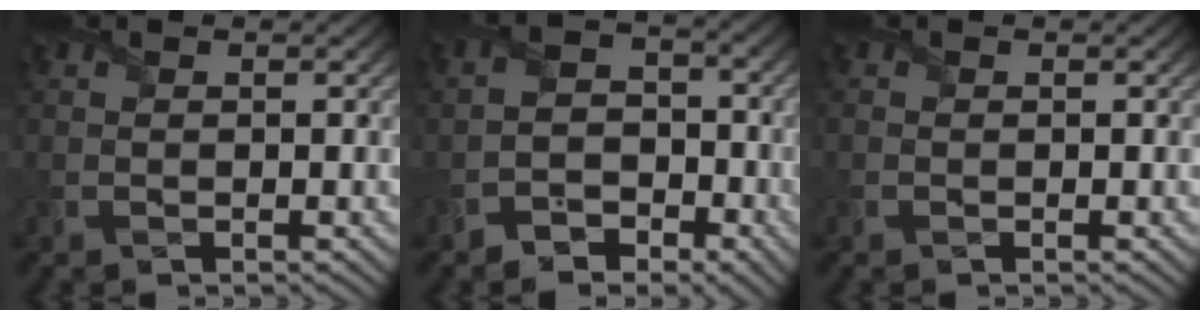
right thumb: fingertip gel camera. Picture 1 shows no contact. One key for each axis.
{"total": 4.0, "fx": -2.9, "fy": 2.2, "fz": 1.5, "tx": -0.022, "ty": 0.002, "tz": -0.061}
{"total": 0.5, "fx": -0.2, "fy": 0.4, "fz": 0.3, "tx": -0.007, "ty": -0.001, "tz": -0.002}